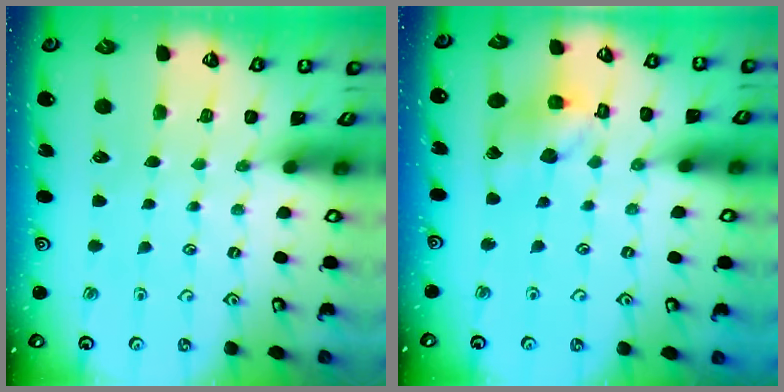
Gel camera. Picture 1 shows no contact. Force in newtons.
{"total": 12.7, "press": 12.5, "slide": 1.8}